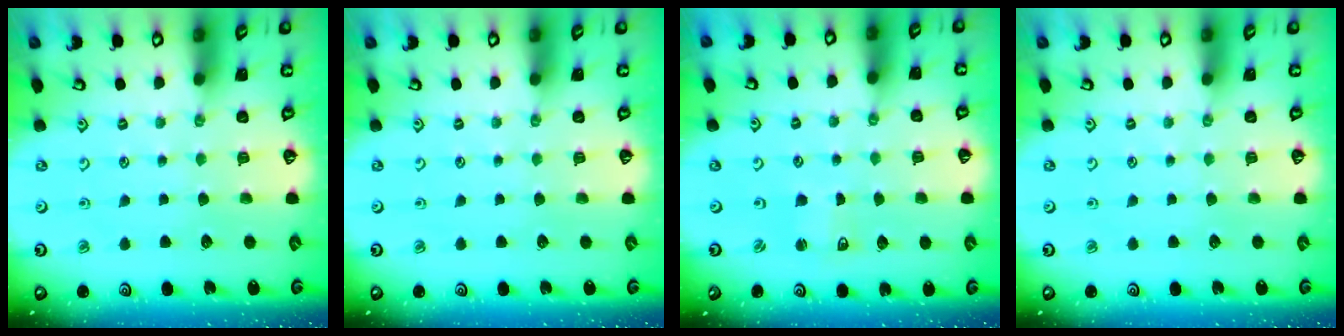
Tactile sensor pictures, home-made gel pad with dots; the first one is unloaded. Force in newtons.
{"total": 0.0}
{"total": 2.0, "press": 2.0, "slide": 0.3}
{"total": 0.0}